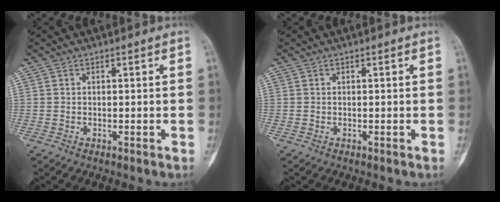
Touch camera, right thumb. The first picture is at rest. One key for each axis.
{"total": 0.0}